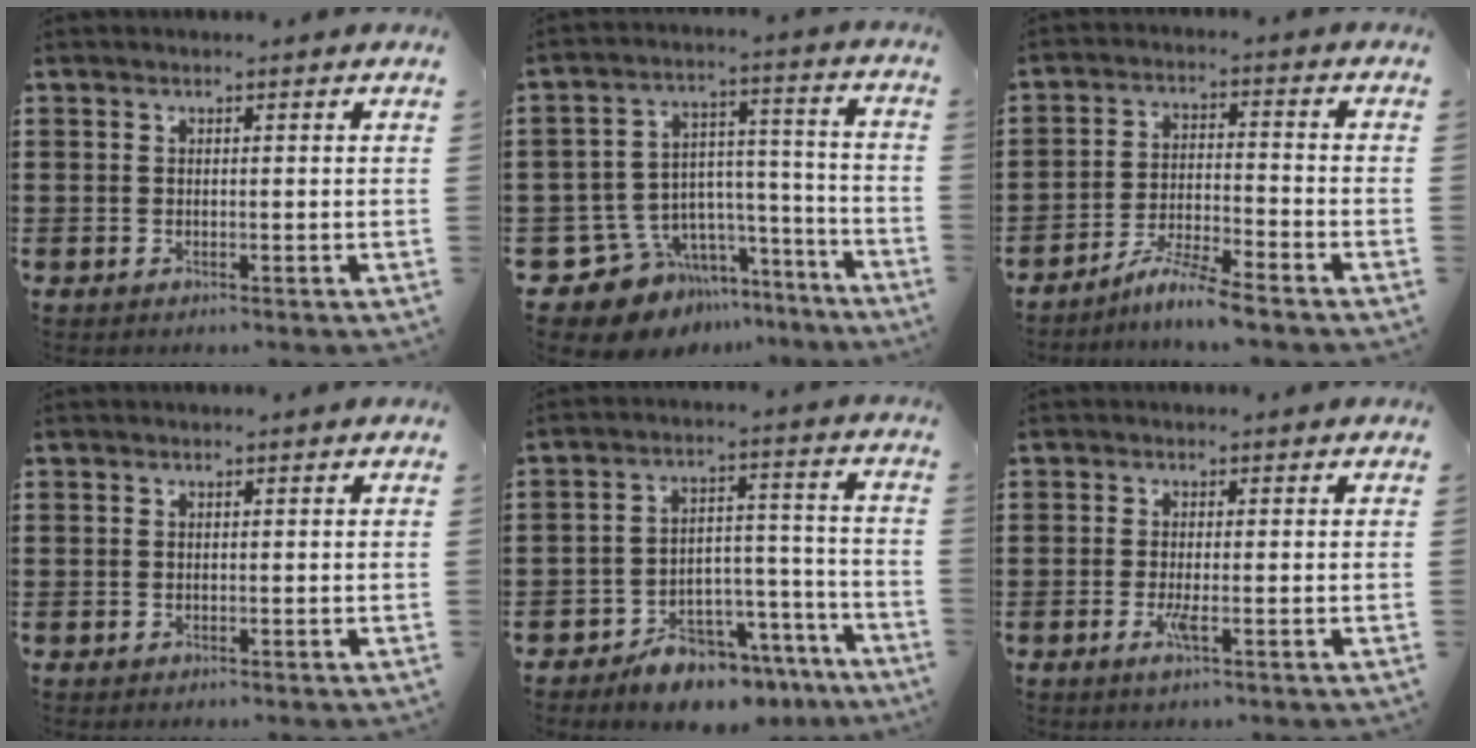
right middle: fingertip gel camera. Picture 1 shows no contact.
{"total": 10.4, "force": [-8.5, 5.8, 1.6], "torque": [-0.049, 0.017, -0.154]}
{"total": 5.7, "force": [-5.1, -0.5, 2.4], "torque": [-0.053, -0.014, -0.098]}
{"total": 0.0}
{"total": 7.5, "force": [-7.0, 2.3, 1.6], "torque": [-0.018, 0.032, -0.130]}
{"total": 2.4, "force": [-0.9, 0.2, 2.2], "torque": [-0.046, -0.008, -0.018]}